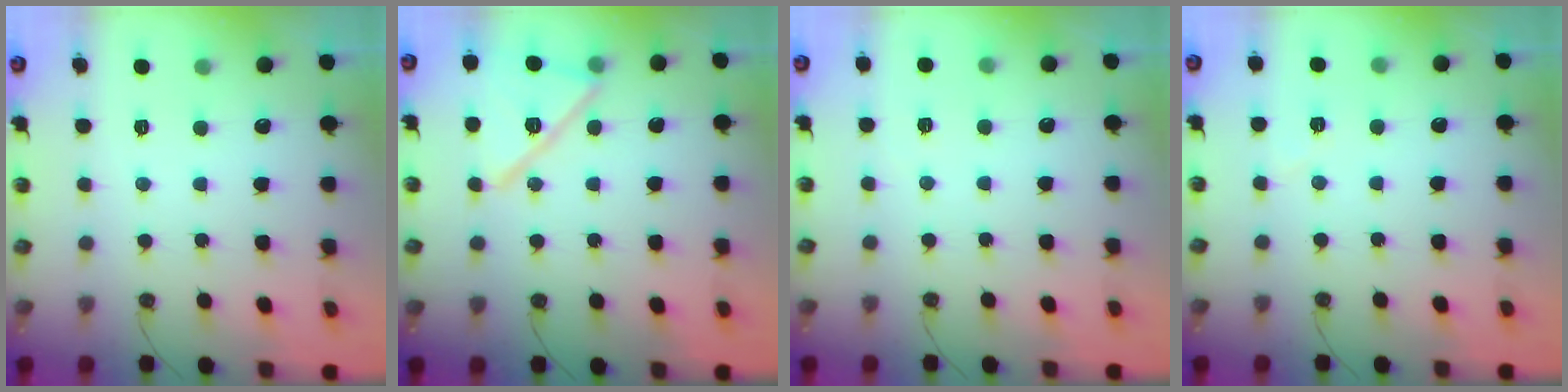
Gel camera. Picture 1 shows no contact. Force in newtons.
{"total": 15.3, "press": 15.2, "slide": 0.3}
{"total": 1.5, "press": 1.4, "slide": 0.4}
{"total": 3.8, "press": 3.7, "slide": 0.8}